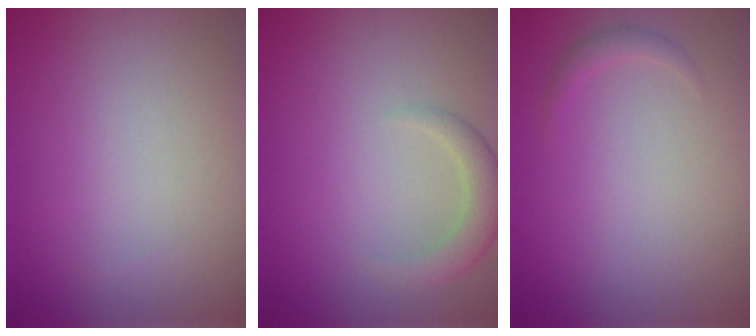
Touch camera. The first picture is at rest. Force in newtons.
{"total": 2.4, "press": 2.3, "slide": 0.3}
{"total": 0.9, "press": 0.9, "slide": 0.0}